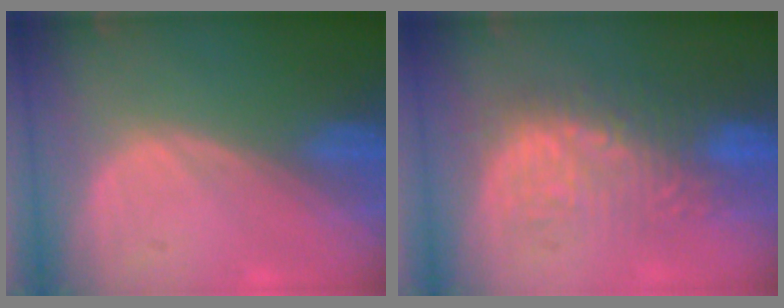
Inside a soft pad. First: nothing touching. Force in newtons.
{"total": 9.0, "press": 8.8, "slide": 1.6}